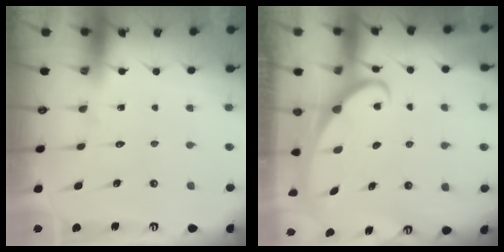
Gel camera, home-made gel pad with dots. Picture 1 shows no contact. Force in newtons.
{"total": 2.4, "press": 2.4, "slide": 0.3}